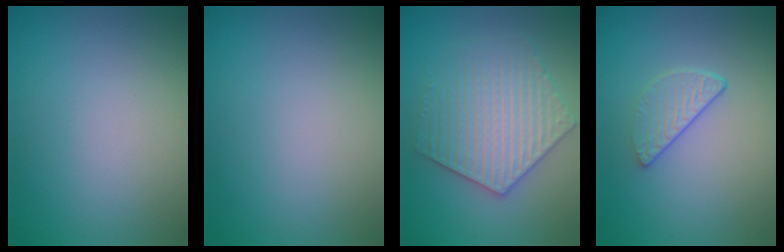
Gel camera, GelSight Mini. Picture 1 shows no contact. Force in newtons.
{"total": 0.0}
{"total": 6.1, "press": 6.1, "slide": 0.9}
{"total": 2.2, "press": 1.5, "slide": 1.6}